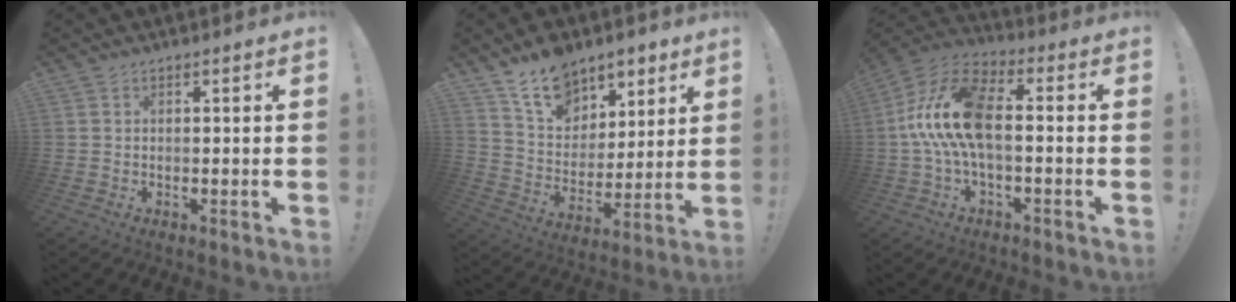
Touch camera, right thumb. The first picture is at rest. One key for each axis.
{"total": 15.6, "fx": 11.0, "fy": 9.9, "fz": 5.1, "tx": -0.083, "ty": -0.074, "tz": 0.208}
{"total": 15.7, "fx": -0.4, "fy": 7.6, "fz": 13.8, "tx": -0.273, "ty": 0.013, "tz": -0.005}